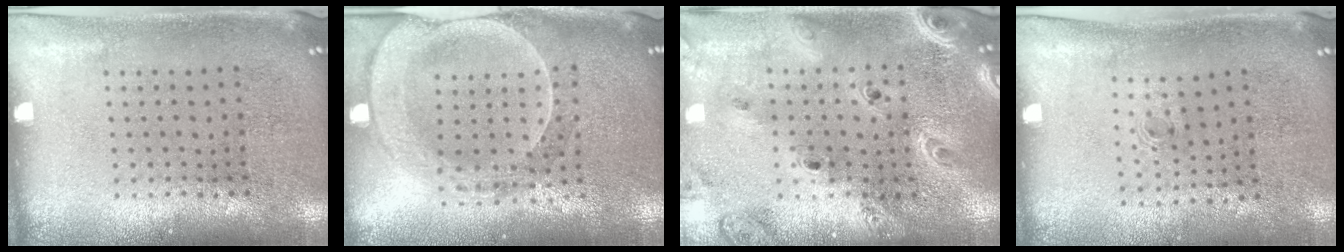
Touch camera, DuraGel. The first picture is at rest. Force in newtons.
{"total": 2.2, "press": 2.0, "slide": 0.9}
{"total": 2.8, "press": 2.4, "slide": 1.4}
{"total": 0.5, "press": 0.3, "slide": 0.4}